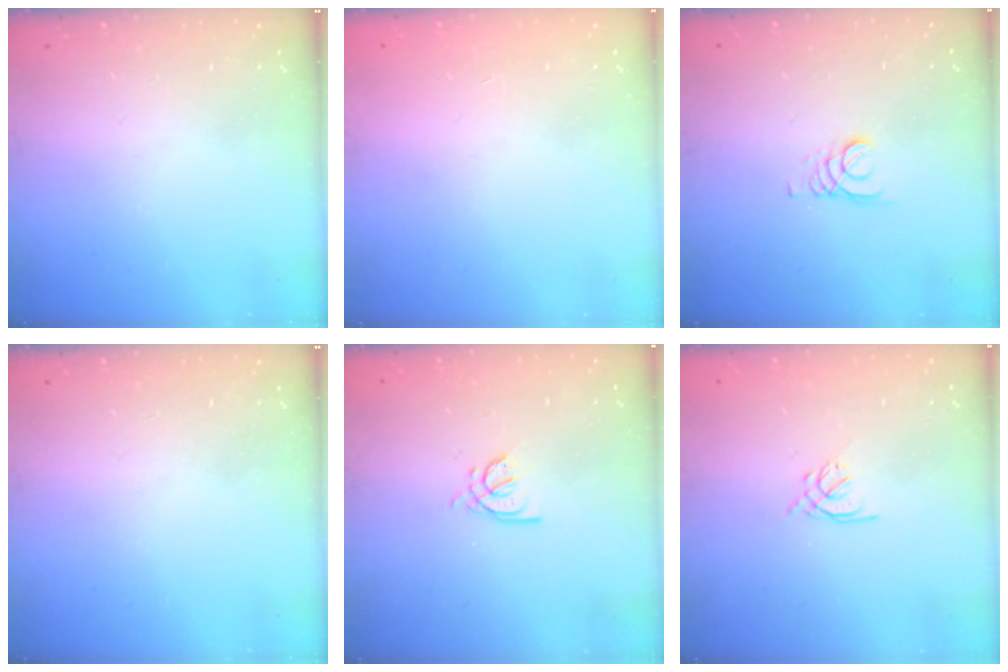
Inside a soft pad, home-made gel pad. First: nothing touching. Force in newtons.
{"total": 0.9, "press": 0.8, "slide": 0.2}
{"total": 2.1, "press": 2.1, "slide": 0.1}
{"total": 0.0}
{"total": 3.9, "press": 3.9, "slide": 0.7}
{"total": 1.6, "press": 1.5, "slide": 0.5}